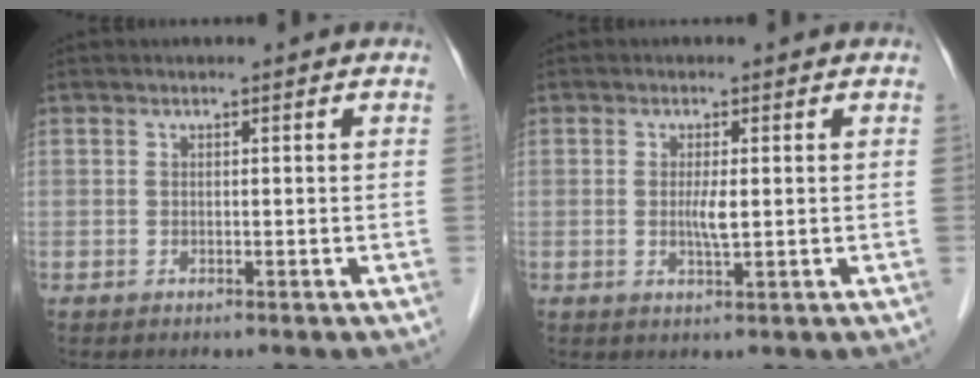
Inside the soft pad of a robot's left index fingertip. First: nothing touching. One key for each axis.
{"total": 2.3, "fx": 0.1, "fy": 0.2, "fz": 2.3, "tx": -0.049, "ty": -0.004, "tz": 0.003}